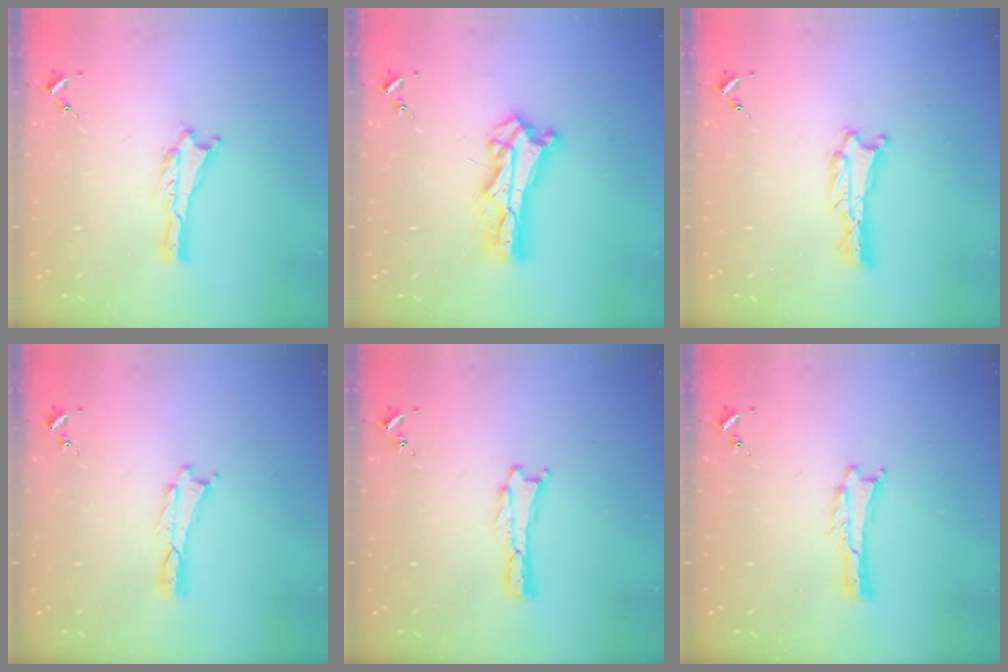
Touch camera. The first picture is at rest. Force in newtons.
{"total": 8.1, "press": 8.0, "slide": 0.6}
{"total": 0.7, "press": 0.7, "slide": 0.1}
{"total": 0.0}
{"total": 0.0}
{"total": 0.0}